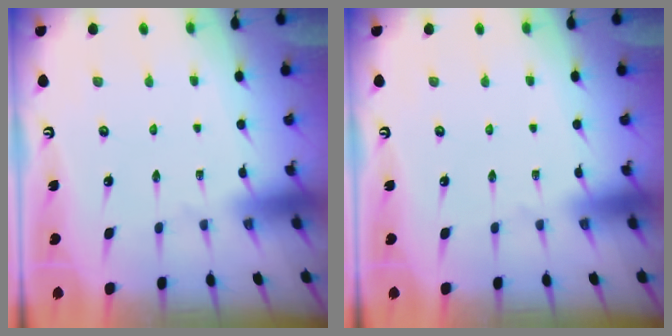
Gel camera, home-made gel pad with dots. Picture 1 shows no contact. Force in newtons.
{"total": 0.0}